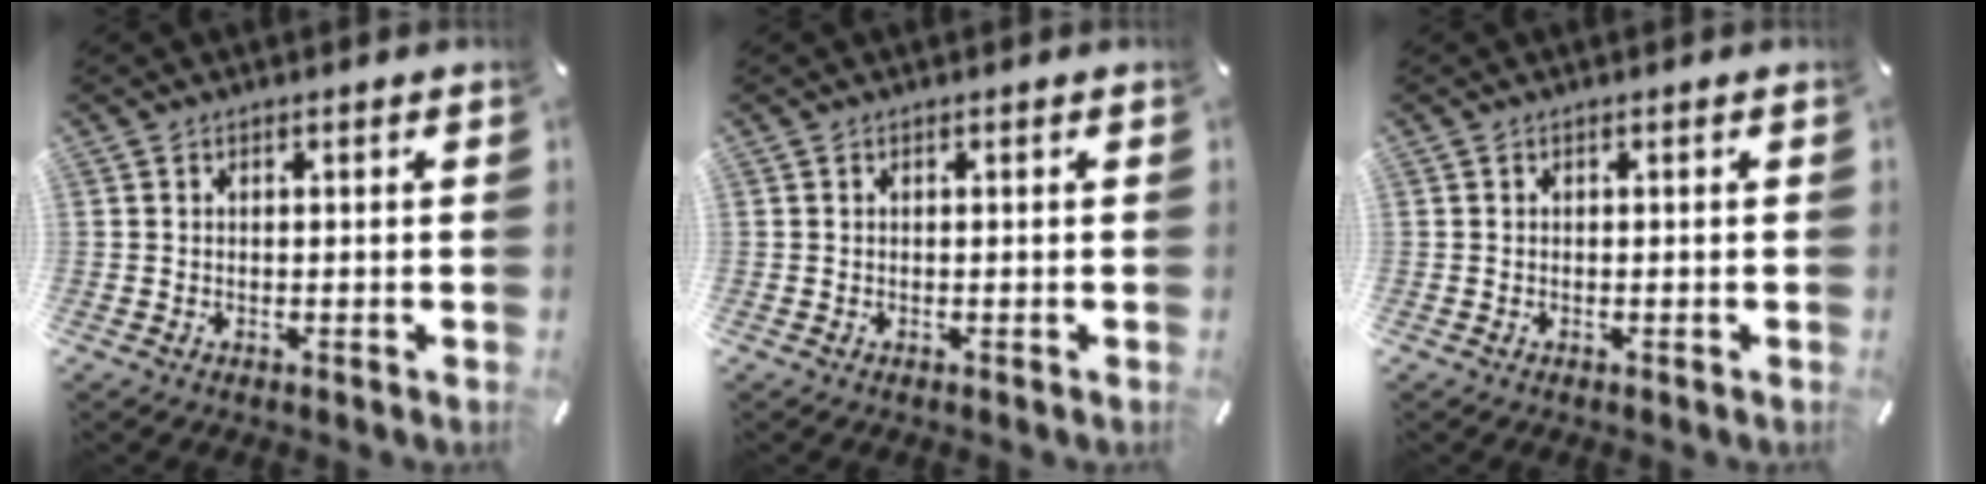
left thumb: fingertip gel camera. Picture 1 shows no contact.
{"total": 0.0}
{"total": 0.0}